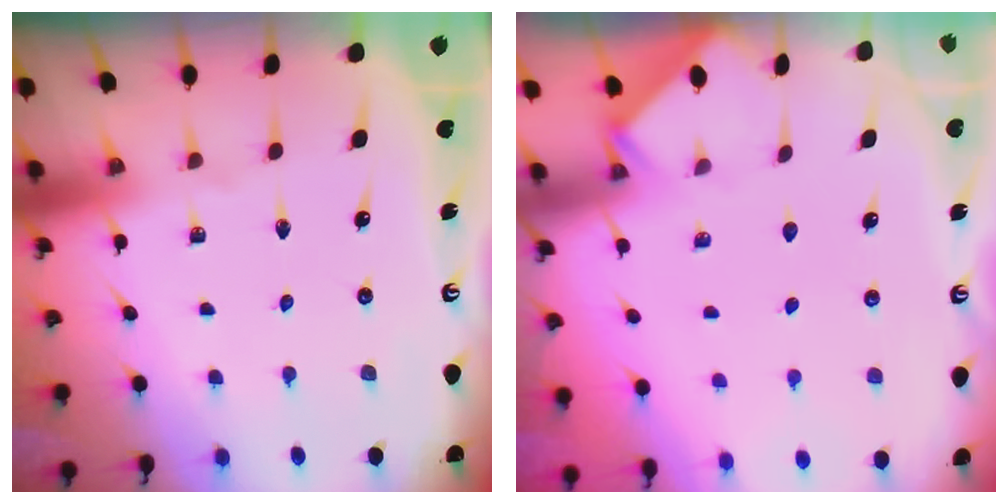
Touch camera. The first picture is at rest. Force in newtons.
{"total": 2.5, "press": 2.5, "slide": 0.4}